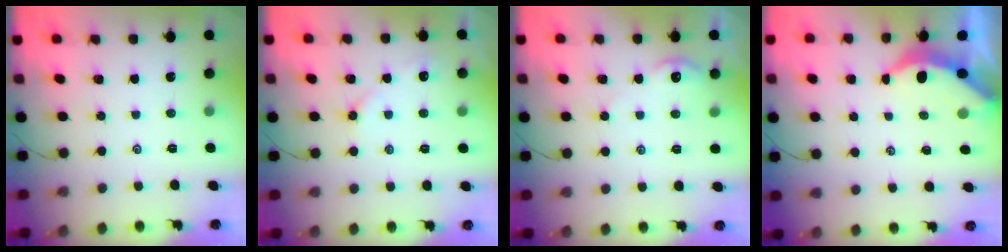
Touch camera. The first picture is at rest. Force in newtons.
{"total": 3.8, "press": 3.8, "slide": 0.5}
{"total": 3.7, "press": 3.7, "slide": 0.6}
{"total": 3.8, "press": 3.7, "slide": 0.4}